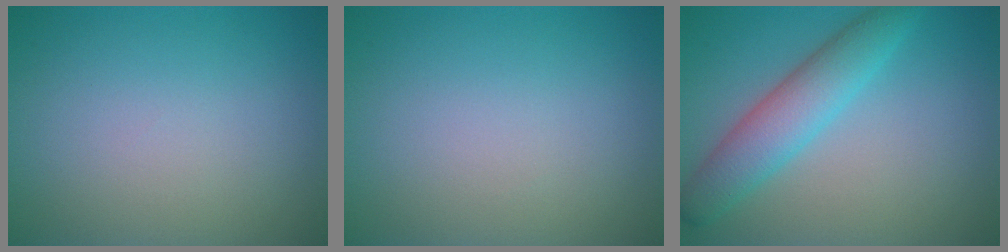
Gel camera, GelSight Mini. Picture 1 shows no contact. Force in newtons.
{"total": 0.0}
{"total": 4.7, "press": 4.7, "slide": 0.1}